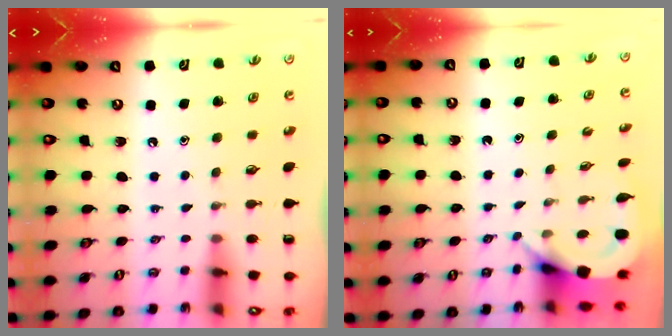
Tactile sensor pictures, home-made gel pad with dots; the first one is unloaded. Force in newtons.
{"total": 3.8, "press": 3.8, "slide": 0.2}